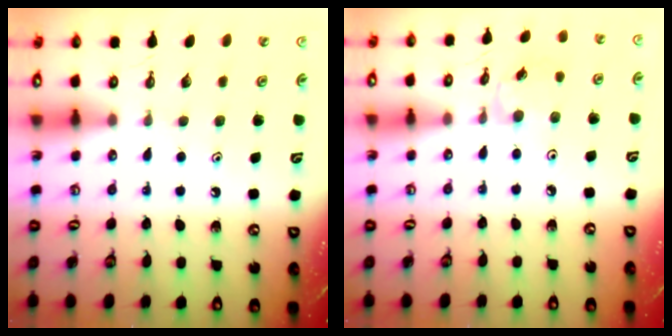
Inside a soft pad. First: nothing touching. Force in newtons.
{"total": 3.4, "press": 3.4, "slide": 0.3}